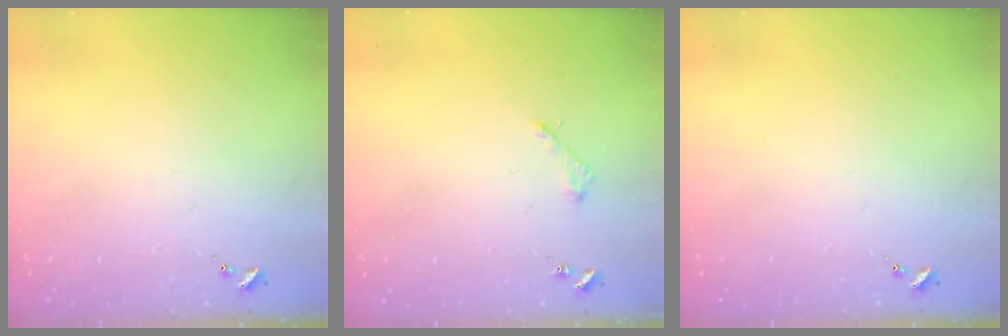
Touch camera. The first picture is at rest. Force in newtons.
{"total": 3.1, "press": 3.0, "slide": 0.3}
{"total": 0.0}